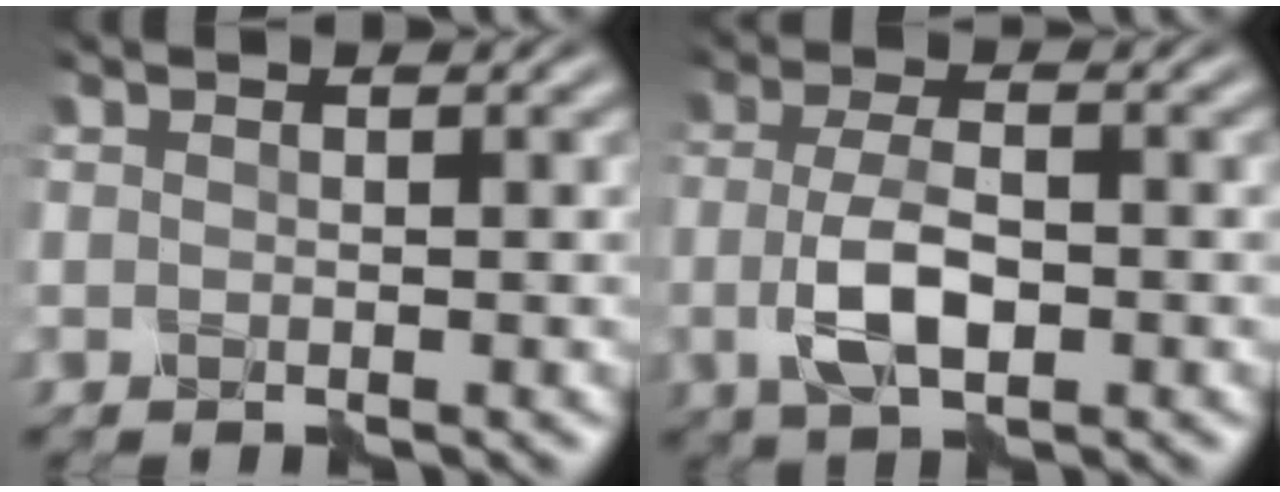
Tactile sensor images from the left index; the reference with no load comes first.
{"total": 4.5, "force": [-0.9, 1.8, 4.0], "torque": [-0.092, -0.001, -0.020]}